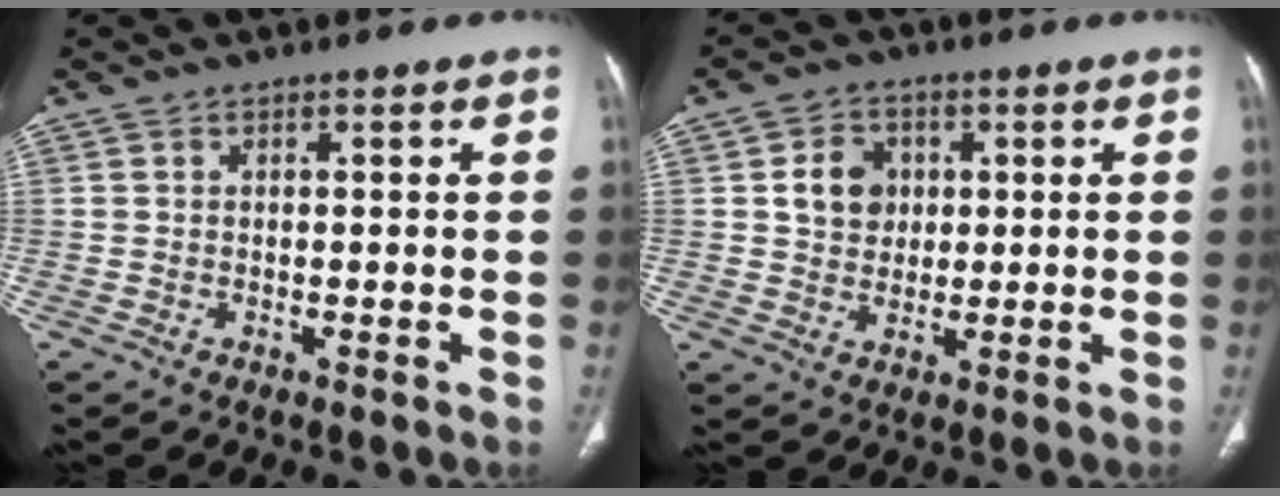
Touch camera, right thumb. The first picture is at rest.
{"total": 6.7, "force": [1.4, 5.7, 3.3], "torque": [-0.029, -0.003, 0.022]}